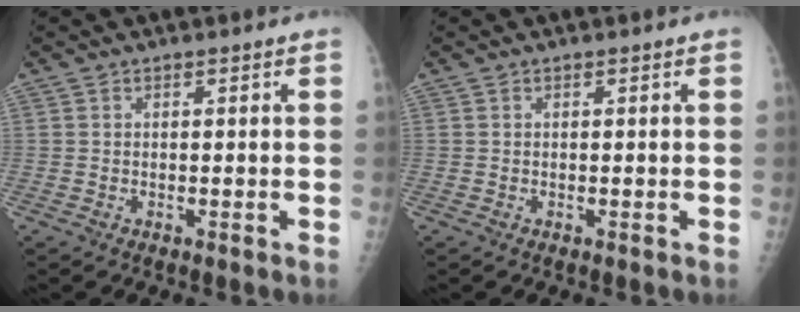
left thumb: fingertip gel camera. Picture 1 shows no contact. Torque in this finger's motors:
{"motor_torque": [0.00, 0.00, 0.00, 0.00, 0.00]}